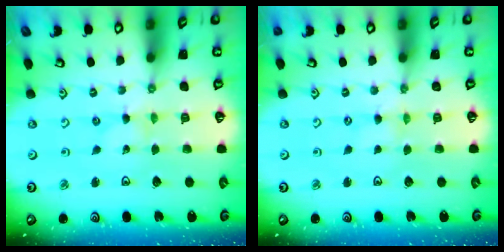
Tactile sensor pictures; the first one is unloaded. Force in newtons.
{"total": 0.7, "press": 0.6, "slide": 0.3}